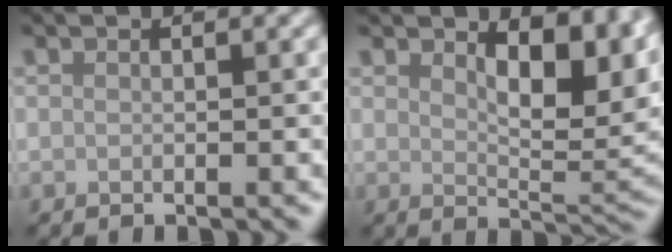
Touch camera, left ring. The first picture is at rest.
{"total": 8.2, "force": [3.0, 3.8, 6.6], "torque": [-0.098, -0.012, 0.052]}